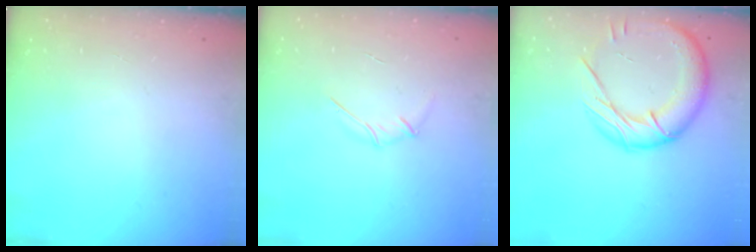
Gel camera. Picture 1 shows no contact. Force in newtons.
{"total": 3.3, "press": 3.2, "slide": 0.9}
{"total": 18.0, "press": 17.9, "slide": 2.2}